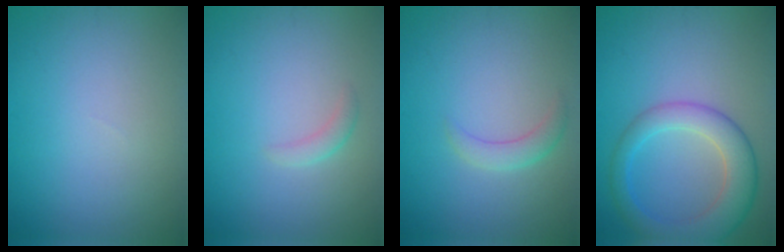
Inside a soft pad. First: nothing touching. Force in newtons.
{"total": 1.1, "press": 1.1, "slide": 0.1}
{"total": 1.7, "press": 1.7, "slide": 0.0}
{"total": 5.4, "press": 5.4, "slide": 0.2}